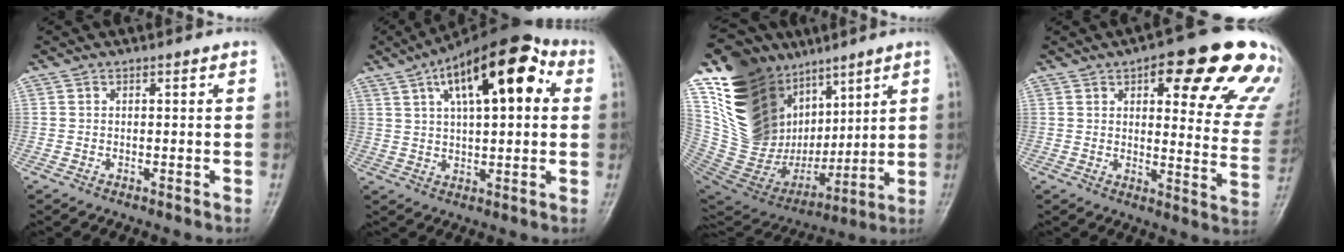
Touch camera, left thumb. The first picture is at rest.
{"total": 17.4, "force": [6.1, 7.4, 14.5], "torque": [-0.200, 0.019, 0.086]}
{"total": 29.2, "force": [12.3, 20.0, 17.3], "torque": [-0.298, -0.024, 0.250]}
{"total": 22.1, "force": [12.3, 6.9, 17.0], "torque": [-0.169, -0.039, 0.142]}